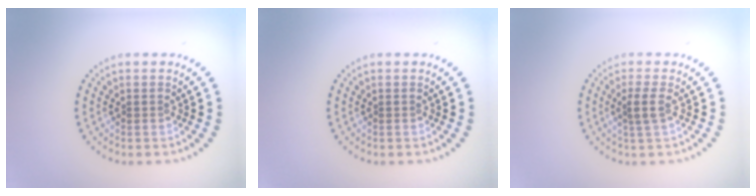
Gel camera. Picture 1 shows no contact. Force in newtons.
{"total": 0.0}
{"total": 1.7, "press": 1.4, "slide": 1.0}